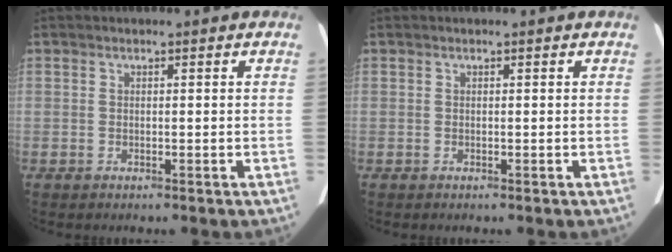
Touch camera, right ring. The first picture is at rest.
{"total": 0.0}